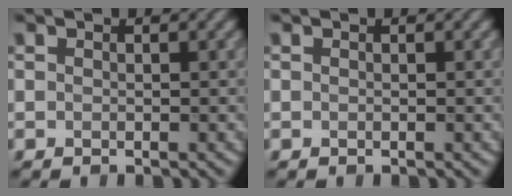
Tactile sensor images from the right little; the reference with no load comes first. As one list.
[{"total": 0.0}]